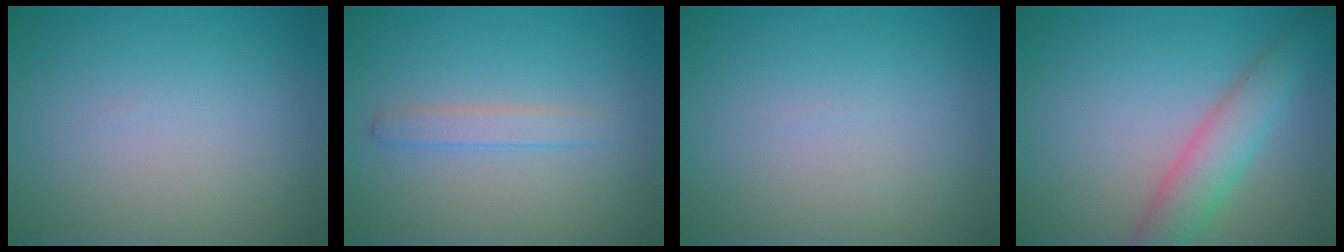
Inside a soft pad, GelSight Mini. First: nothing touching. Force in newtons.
{"total": 1.6, "press": 1.6, "slide": 0.0}
{"total": 0.0}
{"total": 4.2, "press": 4.2, "slide": 0.2}